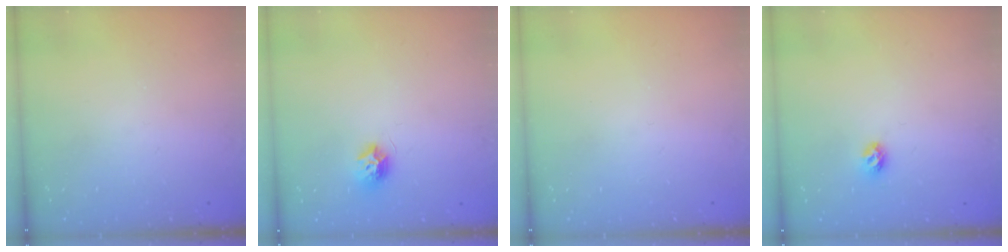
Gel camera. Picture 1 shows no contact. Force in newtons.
{"total": 8.1, "press": 8.1, "slide": 0.1}
{"total": 0.0}
{"total": 5.9, "press": 5.9, "slide": 0.8}